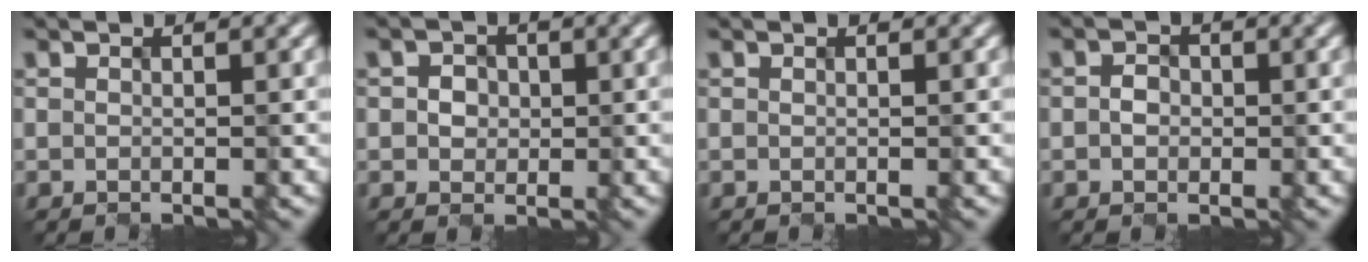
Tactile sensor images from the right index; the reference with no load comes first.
{"total": 2.2, "force": [0.5, 2.0, 0.7], "torque": [-0.017, 0.012, 0.002]}
{"total": 0.0}
{"total": 1.3, "force": [-0.3, 1.1, 0.5], "torque": [-0.014, 0.001, -0.003]}